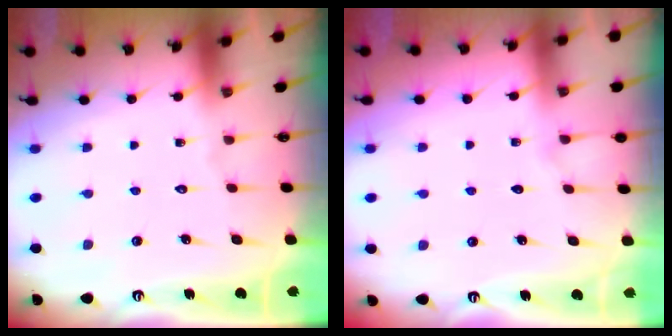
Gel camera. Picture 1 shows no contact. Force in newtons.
{"total": 3.4, "press": 3.3, "slide": 0.6}